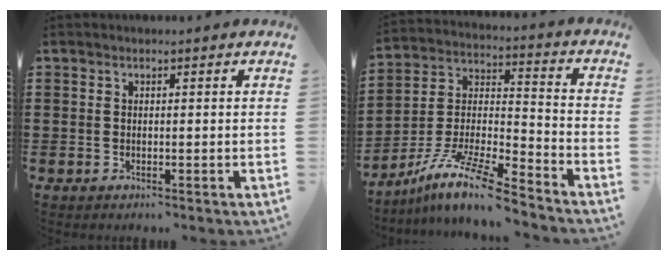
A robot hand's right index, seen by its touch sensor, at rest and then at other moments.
{"total": 11.5, "force": [-9.4, 1.3, 6.4], "torque": [-0.127, 0.011, -0.187]}